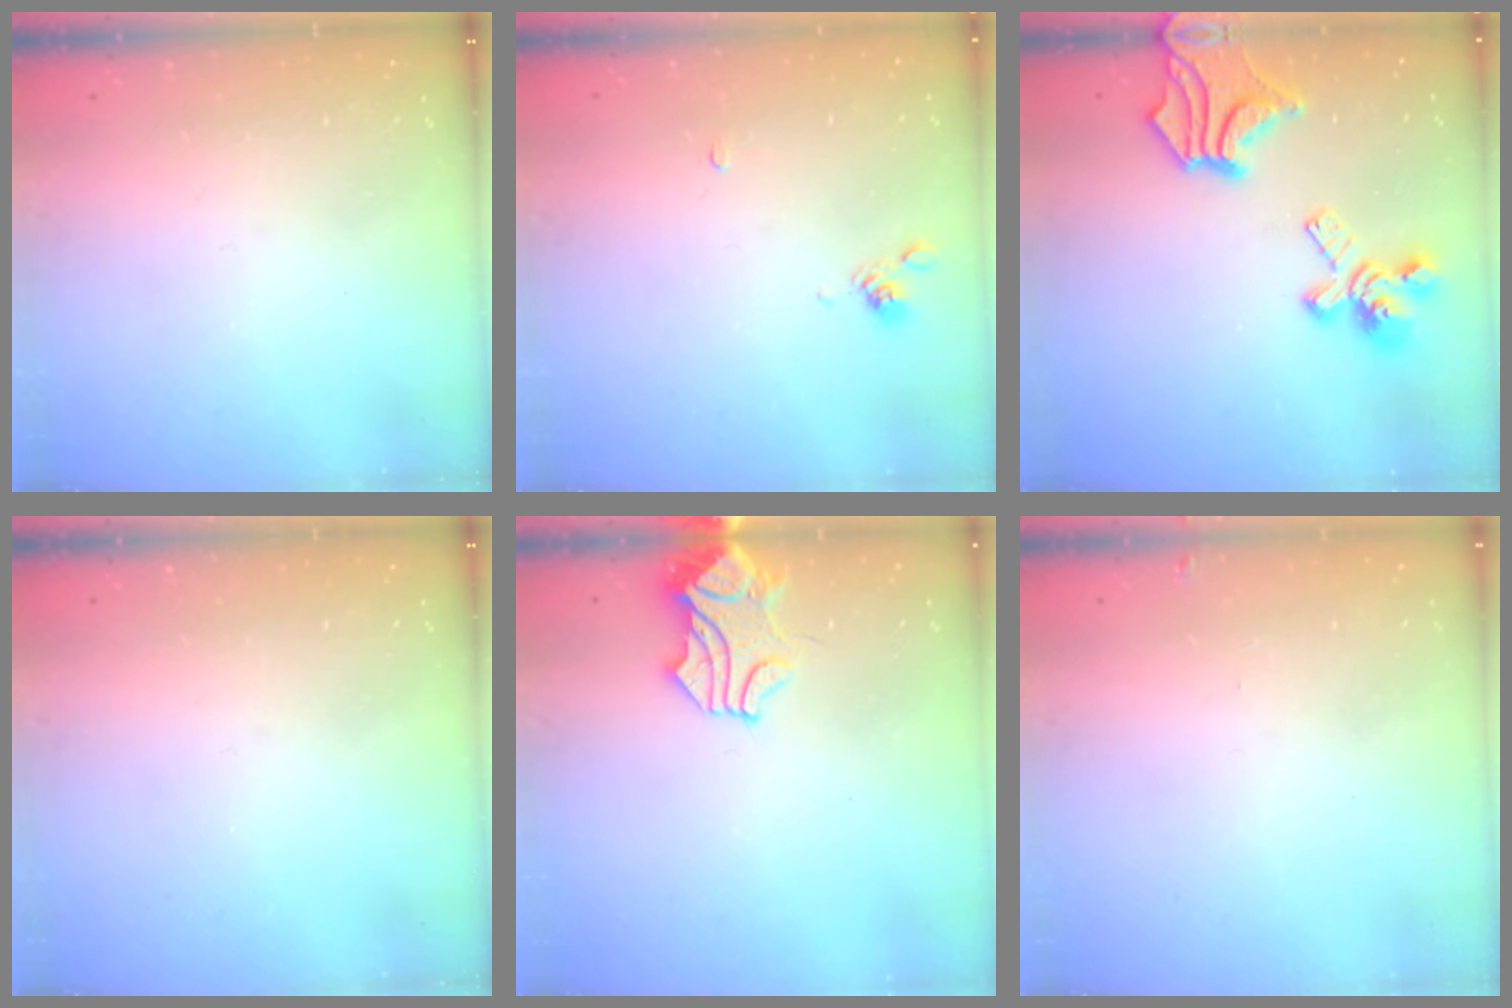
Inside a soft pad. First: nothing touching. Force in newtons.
{"total": 3.0, "press": 3.0, "slide": 0.3}
{"total": 11.7, "press": 11.2, "slide": 3.3}
{"total": 0.0}
{"total": 1.8, "press": 1.7, "slide": 0.7}
{"total": 0.0}